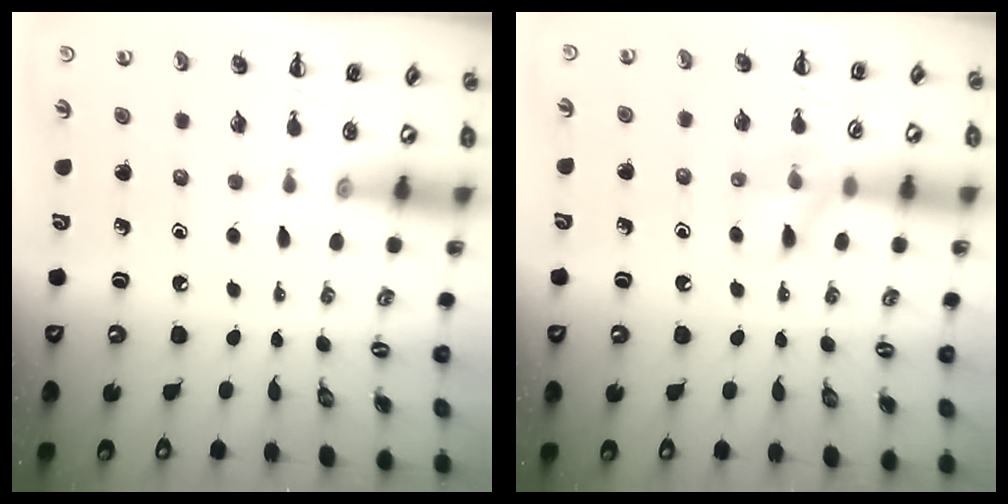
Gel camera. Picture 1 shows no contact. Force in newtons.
{"total": 7.9, "press": 7.9, "slide": 0.7}